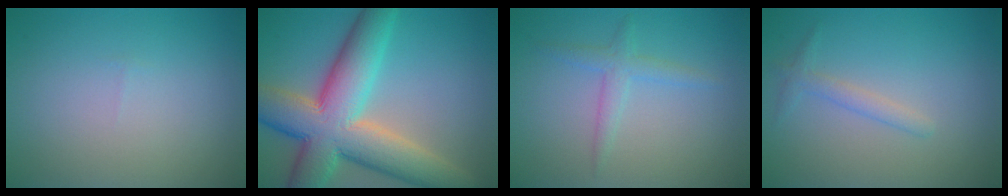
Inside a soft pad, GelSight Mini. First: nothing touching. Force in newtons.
{"total": 12.1, "press": 12.1, "slide": 0.6}
{"total": 1.9, "press": 1.9, "slide": 0.1}
{"total": 1.4, "press": 1.4, "slide": 0.1}